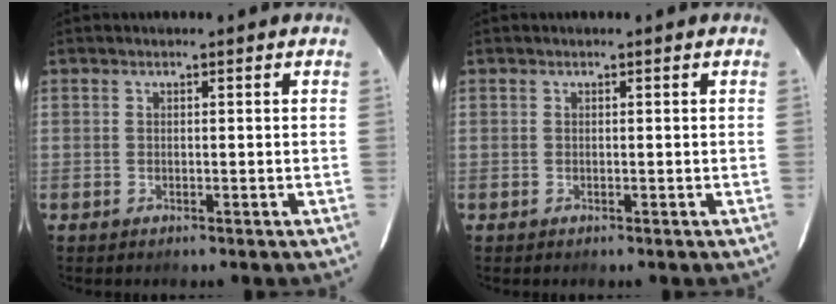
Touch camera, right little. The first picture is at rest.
{"total": 0.0}